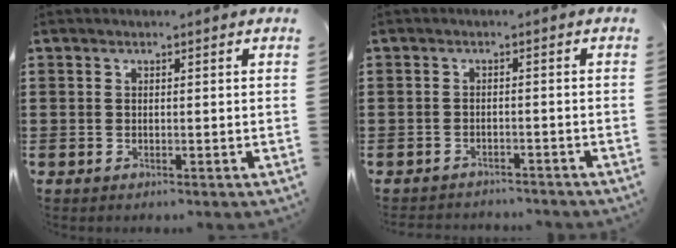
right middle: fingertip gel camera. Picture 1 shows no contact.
{"total": 1.7, "force": [-1.7, 0.1, -0.1], "torque": [-0.004, -0.001, -0.036]}